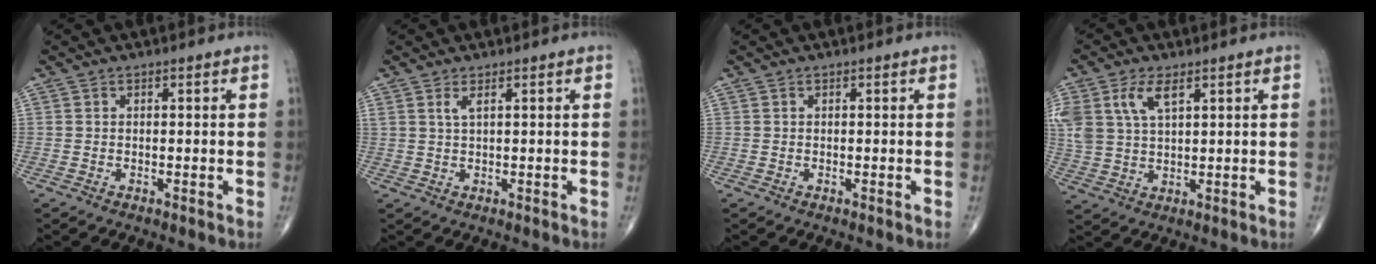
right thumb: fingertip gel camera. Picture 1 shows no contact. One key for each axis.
{"total": 1.6, "fx": 0.9, "fy": 0.2, "fz": 1.3, "tx": -0.032, "ty": -0.001, "tz": 0.021}
{"total": 0.0}
{"total": 9.6, "fx": 4.4, "fy": 5.0, "fz": 7.0, "tx": -0.160, "ty": -0.004, "tz": 0.093}